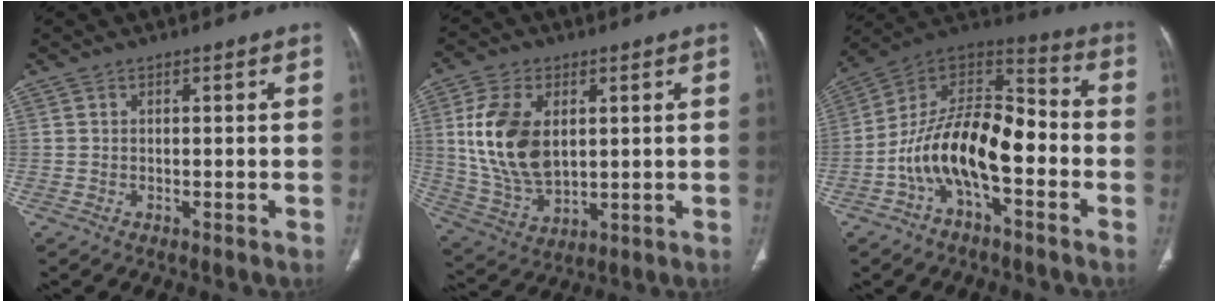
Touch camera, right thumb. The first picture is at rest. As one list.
[{"total": 15.5, "force": [3.0, 9.6, 11.8], "torque": [-0.222, -0.012, 0.069]}, {"total": 17.7, "force": [-5.2, 8.8, 14.5], "torque": [-0.239, 0.069, -0.092]}]